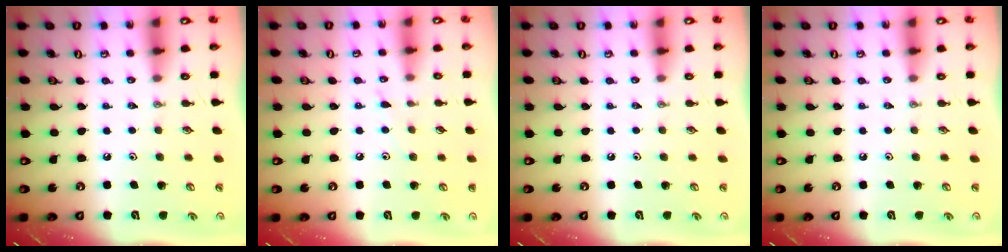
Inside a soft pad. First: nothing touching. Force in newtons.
{"total": 3.4, "press": 3.4, "slide": 0.5}
{"total": 0.0}
{"total": 0.0}